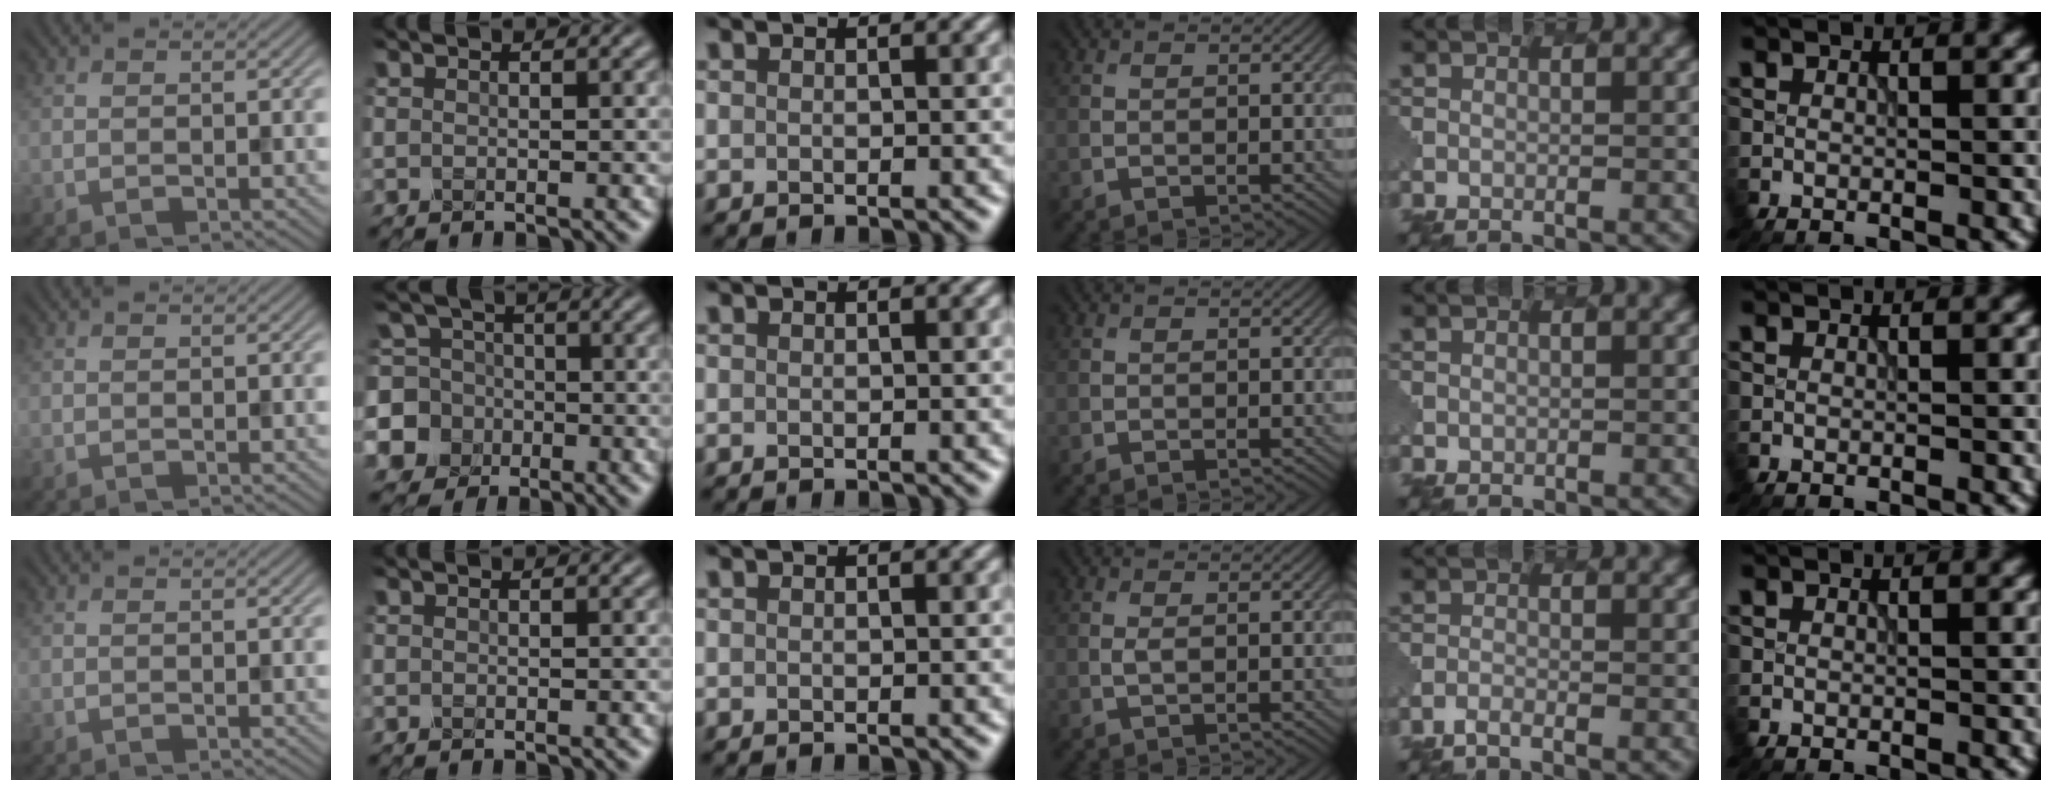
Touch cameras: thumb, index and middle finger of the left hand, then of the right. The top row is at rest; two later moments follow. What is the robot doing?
{"motion": "extract", "object": "pen bag"}